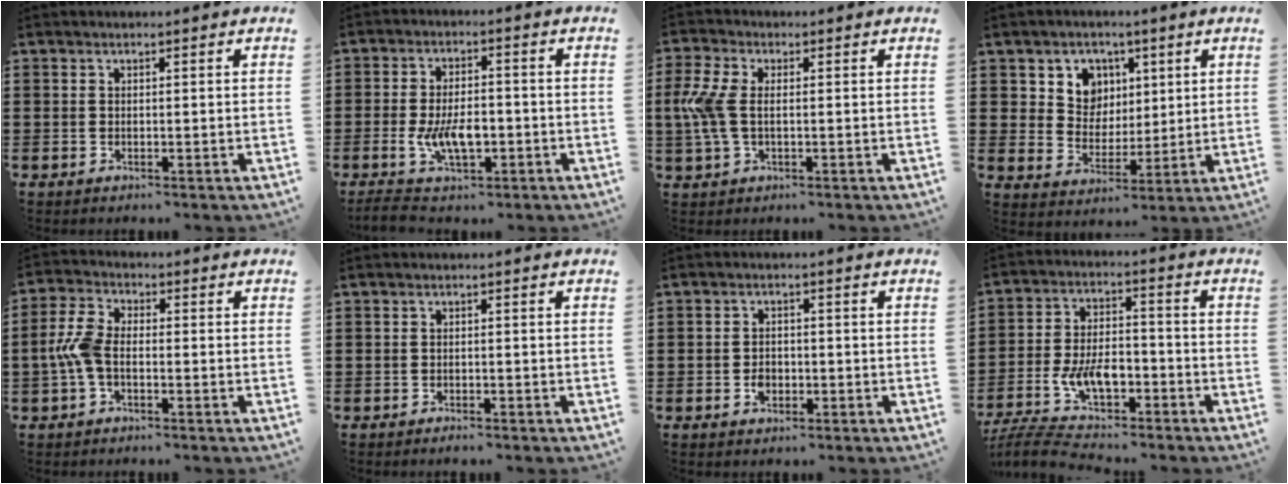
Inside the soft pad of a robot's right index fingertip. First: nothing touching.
{"total": 7.5, "force": [-2.1, 3.8, 6.2], "torque": [-0.129, 0.001, -0.041]}
{"total": 6.4, "force": [0.1, 3.3, 5.5], "torque": [-0.155, -0.008, -0.012]}
{"total": 6.5, "force": [2.9, 5.7, 1.2], "torque": [-0.044, 0.002, 0.051]}
{"total": 5.5, "force": [-1.3, 2.9, 4.5], "torque": [-0.122, -0.005, -0.035]}
{"total": 0.6, "force": [-0.6, 0.0, 0.1], "torque": [-0.004, -0.002, -0.012]}
{"total": 2.1, "force": [-0.8, 1.4, 1.3], "torque": [-0.026, 0.000, -0.016]}
{"total": 8.7, "force": [-4.8, 3.8, 6.2], "torque": [-0.140, -0.002, -0.091]}